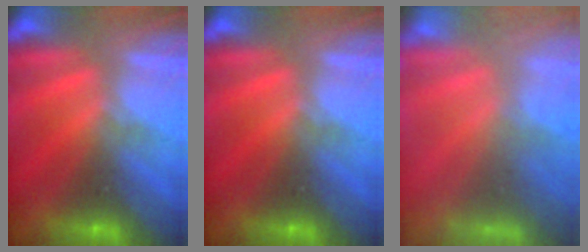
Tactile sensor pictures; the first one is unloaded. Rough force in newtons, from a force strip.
{"total": 0.0}
{"total": 7.5}